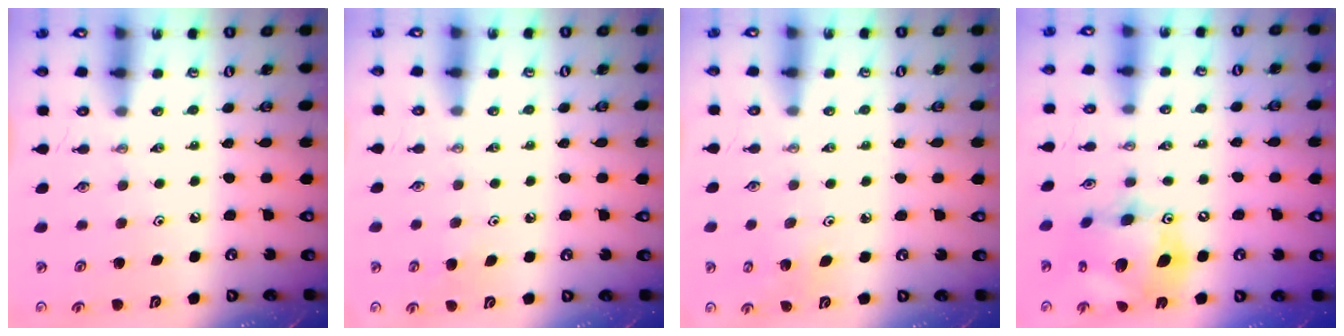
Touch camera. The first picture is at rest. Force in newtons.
{"total": 4.5, "press": 4.5, "slide": 0.4}
{"total": 4.5, "press": 4.5, "slide": 0.2}
{"total": 17.0, "press": 16.9, "slide": 1.9}